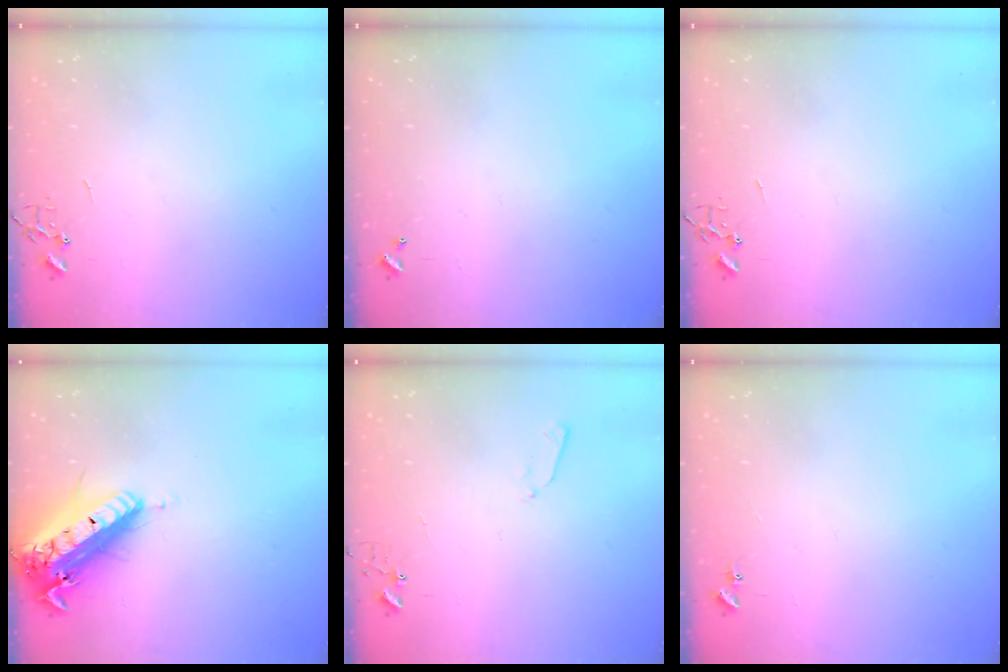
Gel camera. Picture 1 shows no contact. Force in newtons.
{"total": 0.0}
{"total": 0.0}
{"total": 21.3, "press": 20.9, "slide": 4.2}
{"total": 3.4, "press": 3.4, "slide": 0.5}
{"total": 5.4, "press": 5.4, "slide": 0.6}